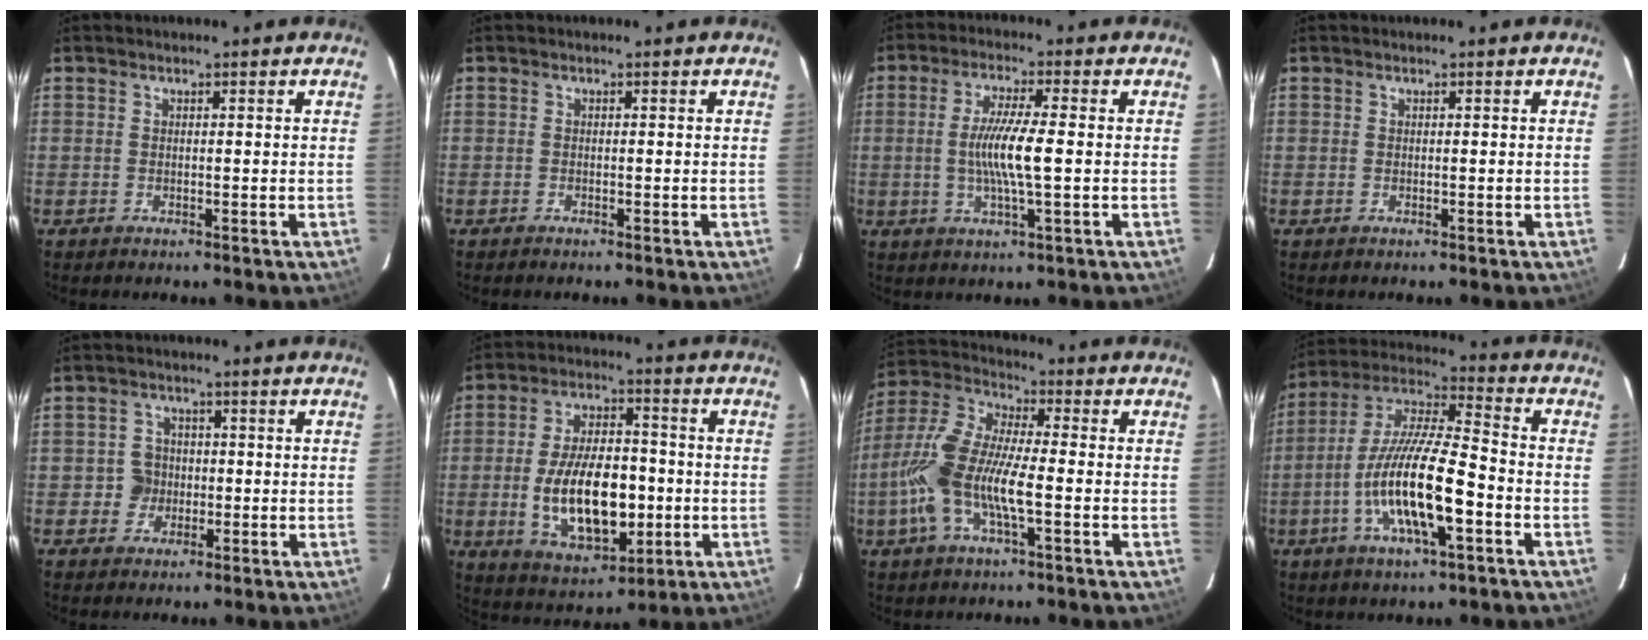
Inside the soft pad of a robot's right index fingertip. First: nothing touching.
{"total": 0.0}
{"total": 8.0, "force": [-0.5, 0.4, 7.9], "torque": [-0.149, -0.004, -0.009]}
{"total": 0.0}
{"total": 3.6, "force": [-0.7, 3.5, 0.3], "torque": [0.001, 0.011, -0.013]}
{"total": 16.9, "force": [-2.8, 8.4, 14.3], "torque": [-0.271, 0.001, -0.029]}
{"total": 13.5, "force": [-3.3, 3.6, 12.6], "torque": [-0.269, 0.001, -0.067]}
{"total": 16.7, "force": [-5.5, 3.7, 15.3], "torque": [-0.300, -0.009, -0.107]}